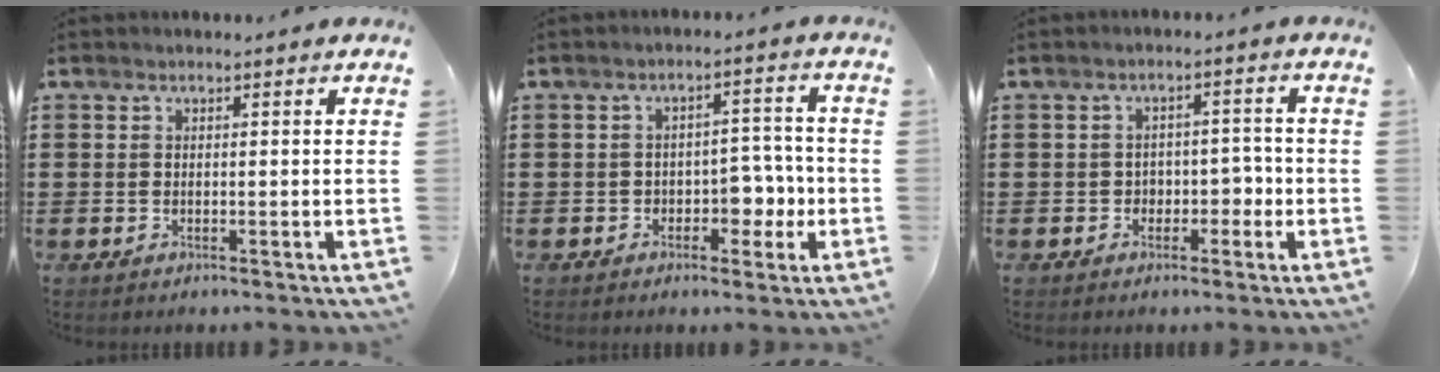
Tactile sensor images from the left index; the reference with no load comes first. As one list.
[{"total": 5.0, "force": [-1.9, 3.4, 3.1], "torque": [-0.046, 0.005, -0.043]}, {"total": 3.2, "force": [-1.2, 2.6, 1.5], "torque": [-0.030, 0.004, -0.034]}]